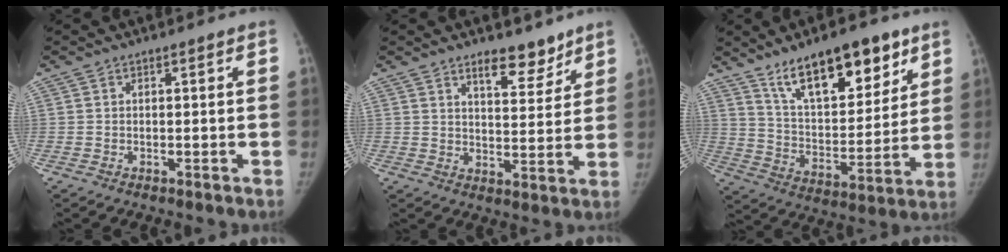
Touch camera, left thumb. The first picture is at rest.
{"total": 7.5, "force": [5.6, 3.2, 3.8], "torque": [-0.027, -0.040, 0.085]}
{"total": 19.6, "force": [12.3, 8.2, 12.8], "torque": [-0.155, -0.060, 0.214]}